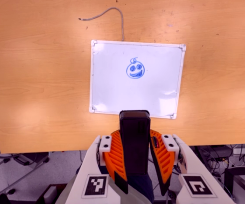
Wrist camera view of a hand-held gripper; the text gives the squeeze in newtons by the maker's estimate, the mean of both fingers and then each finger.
{"total": 10.8, "left": 8.6, "right": 13.0}